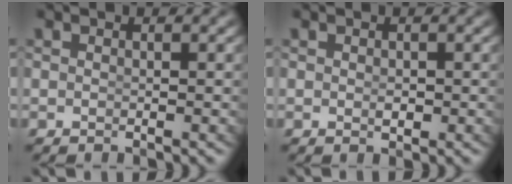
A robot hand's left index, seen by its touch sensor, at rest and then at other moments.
{"total": 0.6, "force": [-0.2, 0.2, 0.6], "torque": [-0.014, -0.013, 0.004]}